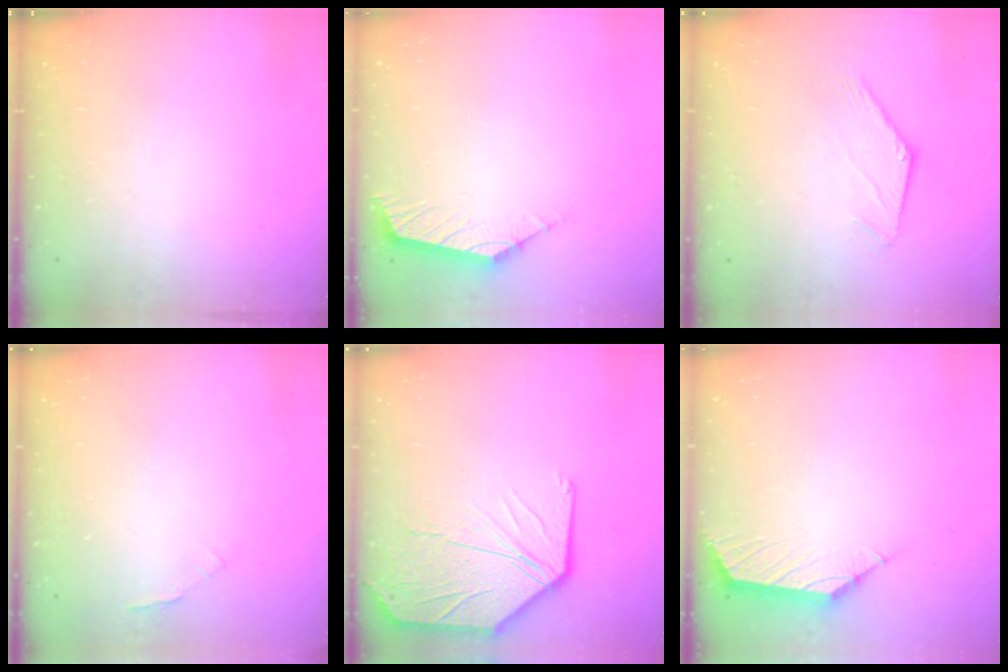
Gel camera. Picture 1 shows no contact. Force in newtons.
{"total": 2.9, "press": 2.9, "slide": 0.7}
{"total": 0.0}
{"total": 1.4, "press": 1.3, "slide": 0.5}
{"total": 11.4, "press": 11.4, "slide": 1.2}
{"total": 2.6, "press": 2.5, "slide": 0.7}